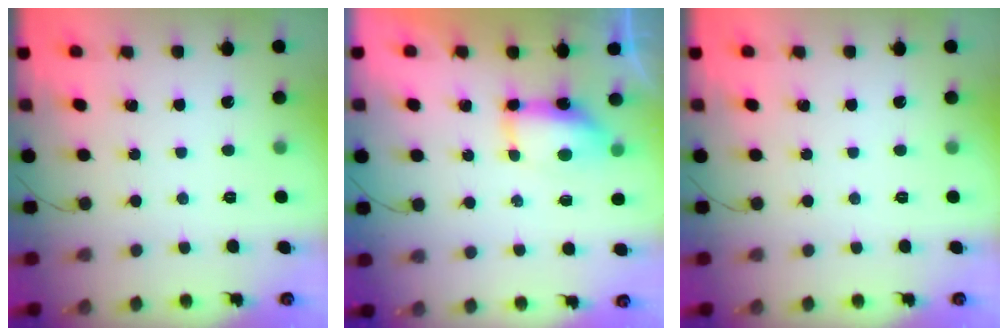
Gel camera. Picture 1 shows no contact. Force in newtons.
{"total": 7.4, "press": 7.3, "slide": 0.5}
{"total": 0.0}